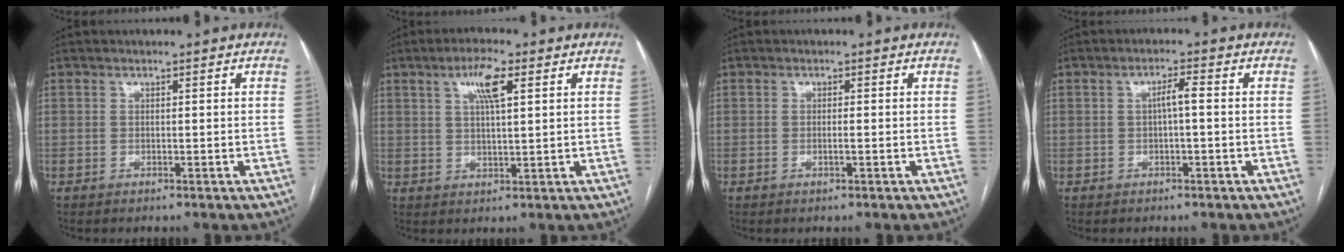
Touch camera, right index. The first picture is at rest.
{"total": 5.6, "force": [2.5, 0.9, 4.9], "torque": [-0.091, 0.006, 0.043]}
{"total": 1.0, "force": [-0.3, 0.0, 0.9], "torque": [-0.018, 0.000, -0.004]}
{"total": 2.3, "force": [-0.1, 0.2, 2.3], "torque": [-0.037, 0.006, -0.002]}